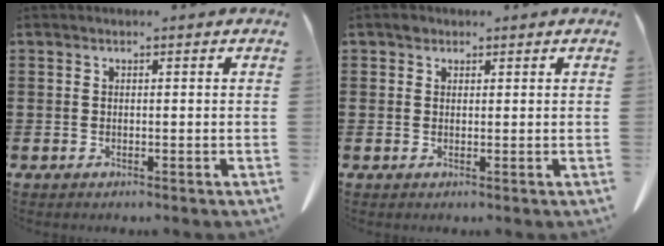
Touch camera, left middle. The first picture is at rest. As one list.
[{"total": 1.2, "force": [0.8, 0.8, 0.2], "torque": [-0.006, 0.004, 0.015]}]